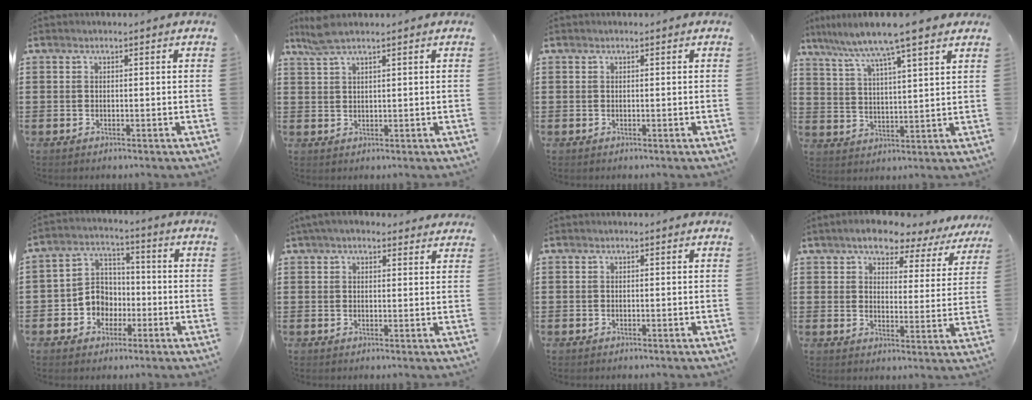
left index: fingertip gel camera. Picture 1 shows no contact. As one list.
[{"total": 3.5, "force": [2.6, 0.4, 2.4], "torque": [-0.053, 0.004, 0.047]}, {"total": 0.0}, {"total": 7.3, "force": [6.2, -0.5, 3.9], "torque": [-0.100, -0.035, 0.100]}, {"total": 6.2, "force": [-2.1, 5.5, 1.9], "torque": [-0.065, 0.013, -0.046]}, {"total": 3.4, "force": [2.9, 1.1, 1.6], "torque": [-0.038, 0.002, 0.053]}, {"total": 0.0}, {"total": 5.9, "force": [5.3, 1.4, 2.1], "torque": [-0.051, -0.026, 0.088]}]